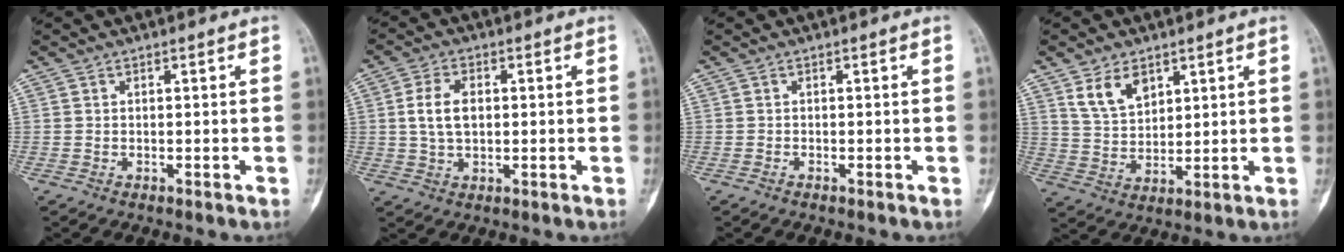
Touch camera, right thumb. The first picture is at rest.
{"total": 6.4, "force": [0.7, 3.9, 5.0], "torque": [-0.090, 0.005, 0.014]}
{"total": 0.0}
{"total": 7.3, "force": [4.2, 4.4, 4.0], "torque": [-0.058, -0.024, 0.088]}